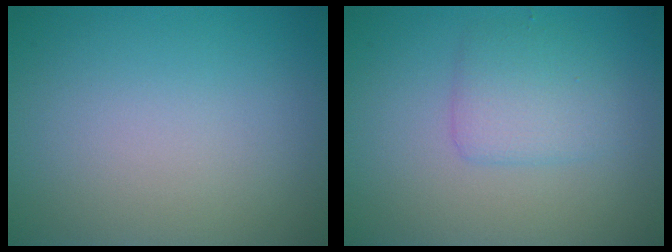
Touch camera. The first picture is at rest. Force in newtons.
{"total": 2.7, "press": 2.7, "slide": 0.1}